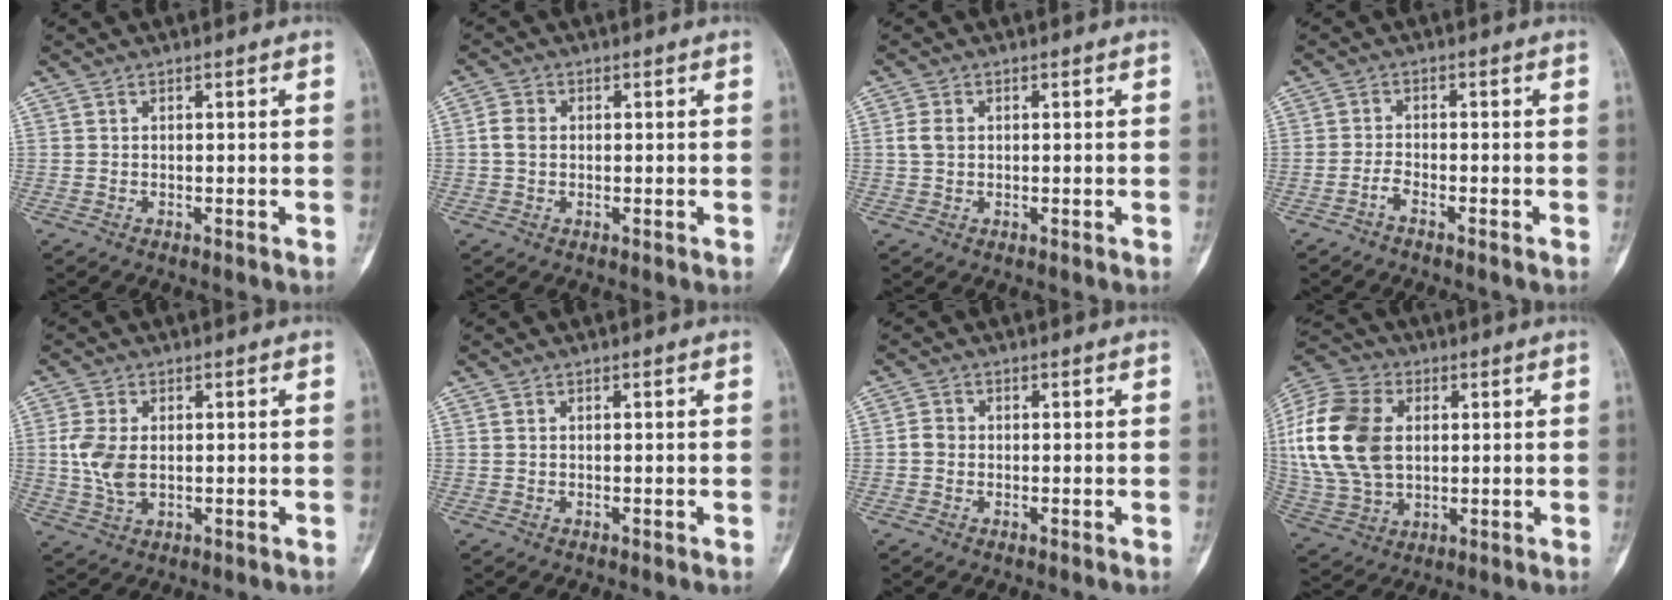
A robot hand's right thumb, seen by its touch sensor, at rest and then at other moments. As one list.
[{"total": 3.1, "force": [0.1, 2.4, 1.9], "torque": [-0.033, 0.006, -0.002]}, {"total": 2.6, "force": [0.4, 2.0, 1.7], "torque": [-0.035, 0.005, 0.007]}, {"total": 1.6, "force": [-1.4, 0.1, 0.8], "torque": [-0.022, 0.008, -0.032]}, {"total": 6.8, "force": [0.3, 4.1, 5.4], "torque": [-0.121, 0.000, 0.009]}, {"total": 0.6, "force": [0.2, 0.4, 0.4], "torque": [-0.009, 0.002, 0.005]}, {"total": 2.1, "force": [-0.3, 1.9, 1.0], "torque": [-0.010, 0.006, -0.009]}, {"total": 20.3, "force": [2.9, 14.1, 14.4], "torque": [-0.298, 0.002, 0.059]}]